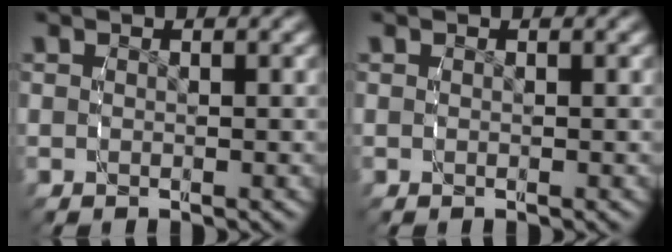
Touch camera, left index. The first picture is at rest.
{"total": 0.0}